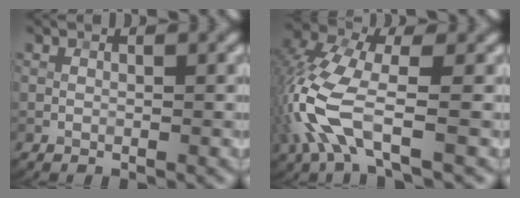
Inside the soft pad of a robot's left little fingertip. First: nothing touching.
{"total": 7.0, "force": [-2.8, 2.5, 5.9], "torque": [-0.168, 0.005, -0.069]}